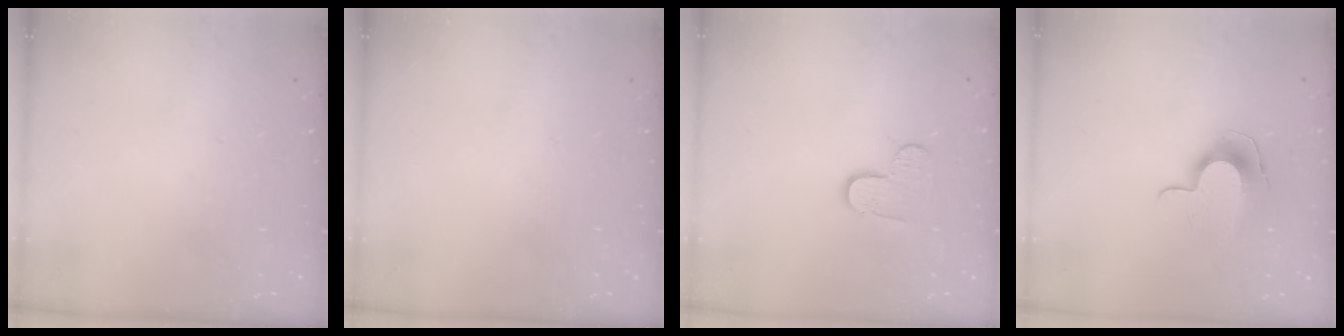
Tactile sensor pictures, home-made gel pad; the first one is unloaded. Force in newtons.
{"total": 0.0}
{"total": 4.8, "press": 4.8, "slide": 0.5}
{"total": 10.0, "press": 10.0, "slide": 1.2}